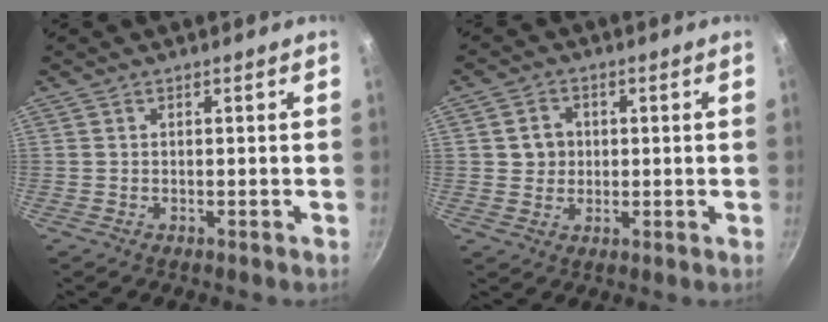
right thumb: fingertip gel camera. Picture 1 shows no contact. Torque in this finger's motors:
{"motor_torque": [-0.34, 0.37, -0.18, -0.12, 0.00]}